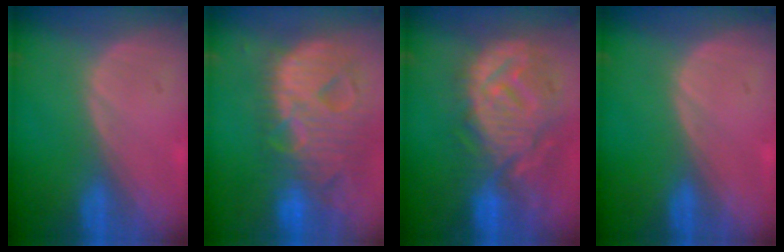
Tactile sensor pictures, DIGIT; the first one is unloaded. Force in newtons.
{"total": 13.3, "press": 11.4, "slide": 7.0}
{"total": 12.6, "press": 11.1, "slide": 5.8}
{"total": 0.0}